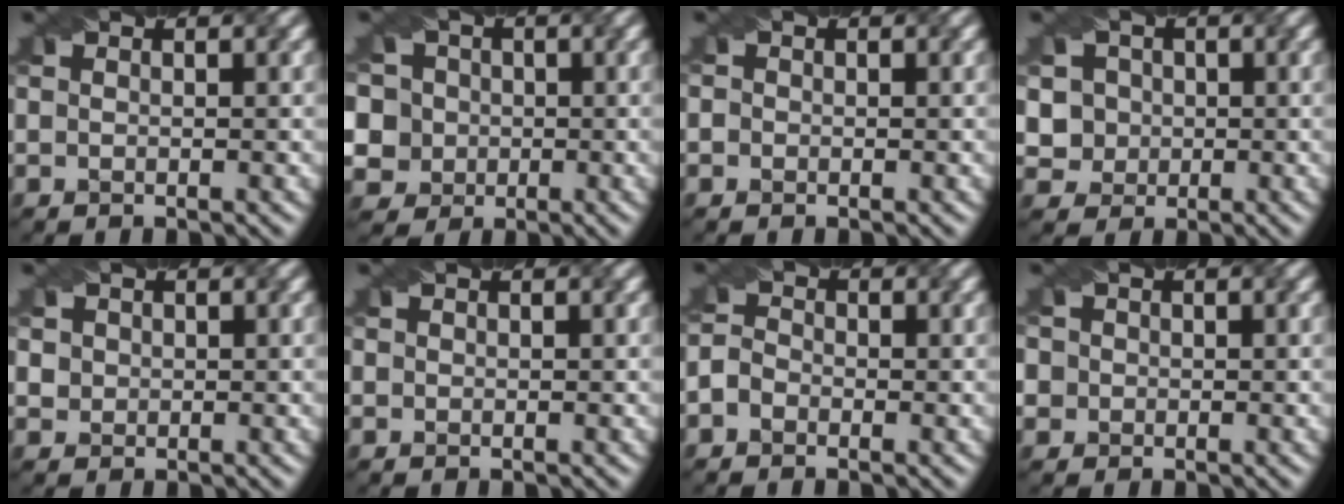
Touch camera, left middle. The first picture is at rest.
{"total": 7.8, "force": [0.8, 7.1, 3.1], "torque": [-0.062, 0.027, -0.016]}
{"total": 1.1, "force": [0.1, 1.0, 0.4], "torque": [0.007, 0.017, -0.014]}
{"total": 4.0, "force": [0.9, 3.7, 1.2], "torque": [-0.011, 0.012, 0.011]}
{"total": 2.8, "force": [1.2, 2.3, 1.1], "torque": [-0.024, 0.015, 0.015]}
{"total": 0.6, "force": [0.4, 0.5, 0.2], "torque": [-0.001, 0.010, 0.001]}
{"total": 1.8, "force": [-1.4, 1.1, 0.6], "torque": [-0.008, 0.003, -0.023]}
{"total": 4.3, "force": [0.8, 4.0, 1.4], "torque": [-0.033, 0.032, -0.009]}